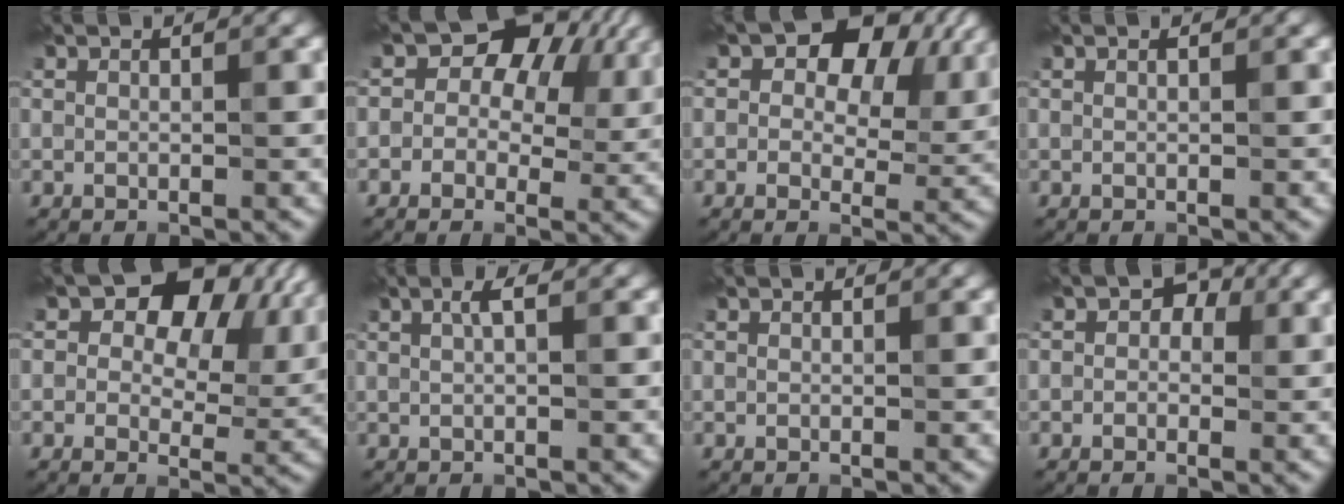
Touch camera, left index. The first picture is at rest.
{"total": 8.5, "force": [2.2, 6.2, 5.3], "torque": [-0.040, 0.025, -0.001]}
{"total": 8.4, "force": [2.9, 5.5, 5.7], "torque": [-0.064, 0.000, 0.034]}
{"total": 0.0}
{"total": 9.5, "force": [3.4, 6.1, 6.5], "torque": [-0.069, 0.000, 0.044]}
{"total": 1.3, "force": [0.5, 0.2, 1.2], "torque": [-0.024, 0.006, 0.008]}
{"total": 0.0}
{"total": 2.6, "force": [0.4, 2.2, 1.3], "torque": [0.012, 0.006, -0.017]}